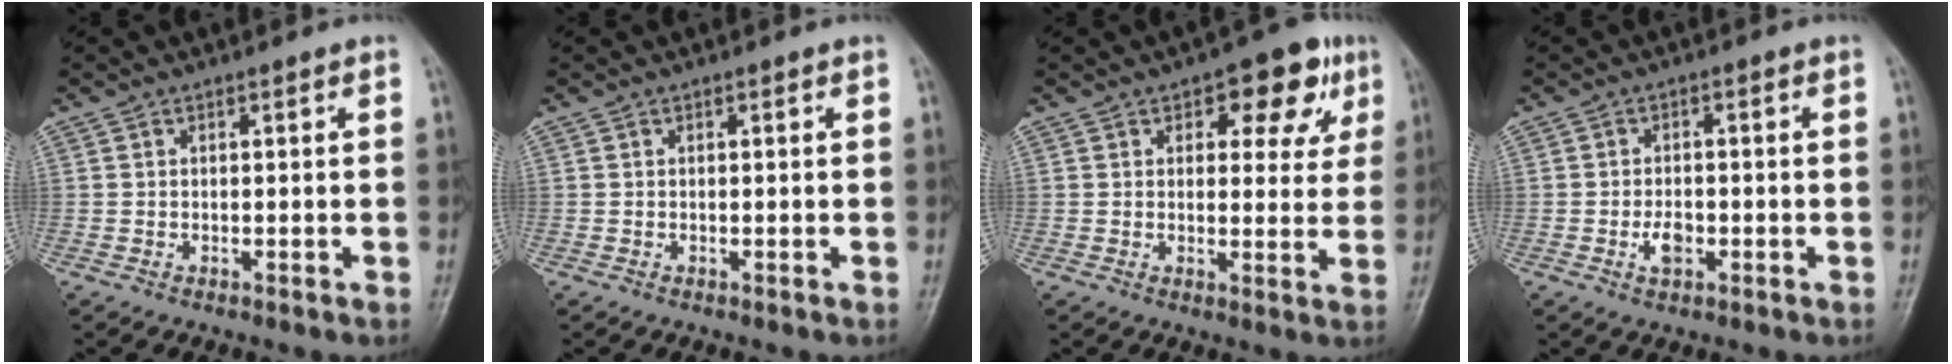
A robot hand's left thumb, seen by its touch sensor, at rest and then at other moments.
{"total": 0.0}
{"total": 9.9, "force": [4.6, 5.4, 6.9], "torque": [-0.039, -0.008, 0.052]}
{"total": 3.4, "force": [-1.2, 2.0, 2.4], "torque": [-0.038, 0.004, -0.021]}